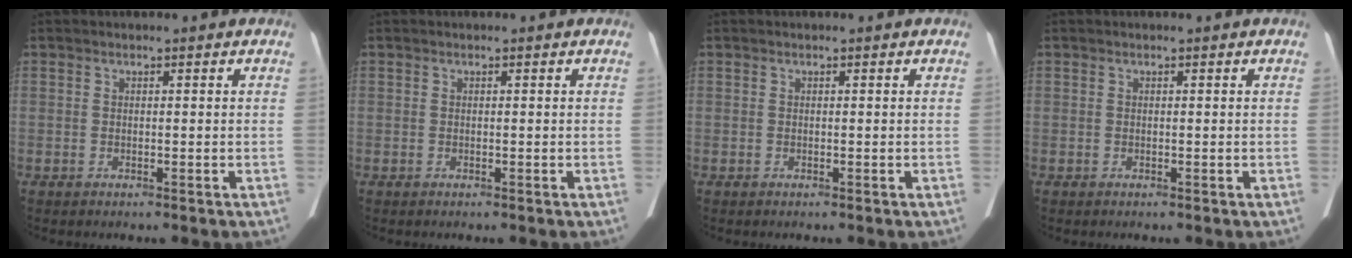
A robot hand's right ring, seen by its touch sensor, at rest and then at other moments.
{"total": 0.0}
{"total": 0.0}
{"total": 0.0}